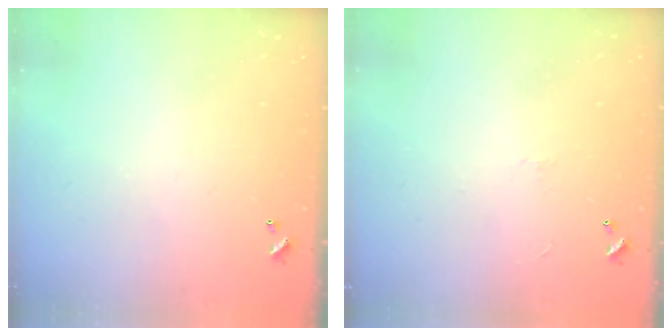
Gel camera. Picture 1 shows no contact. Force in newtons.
{"total": 0.7, "press": 0.3, "slide": 0.7}